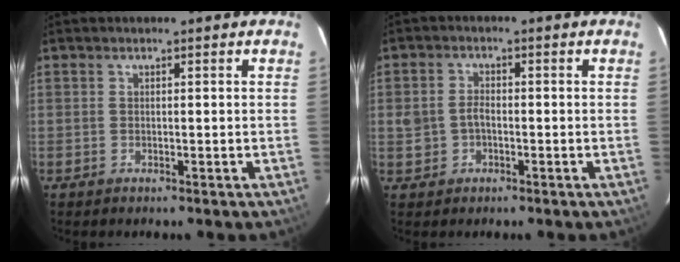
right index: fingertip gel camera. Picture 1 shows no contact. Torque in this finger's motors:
{"motor_torque": [0.08, -0.03, 0.06, 0.02]}